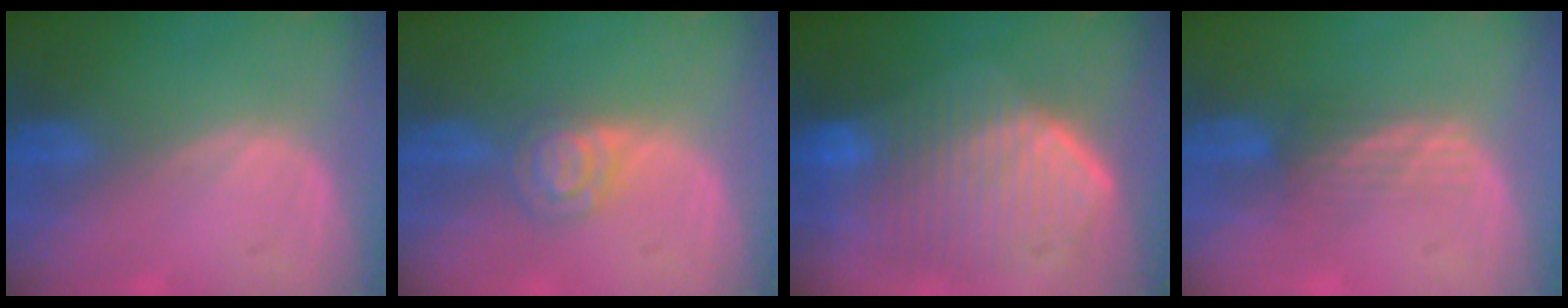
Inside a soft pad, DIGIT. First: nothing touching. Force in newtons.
{"total": 4.6, "press": 4.2, "slide": 2.1}
{"total": 10.9, "press": 9.5, "slide": 5.3}
{"total": 3.2, "press": 2.7, "slide": 1.7}